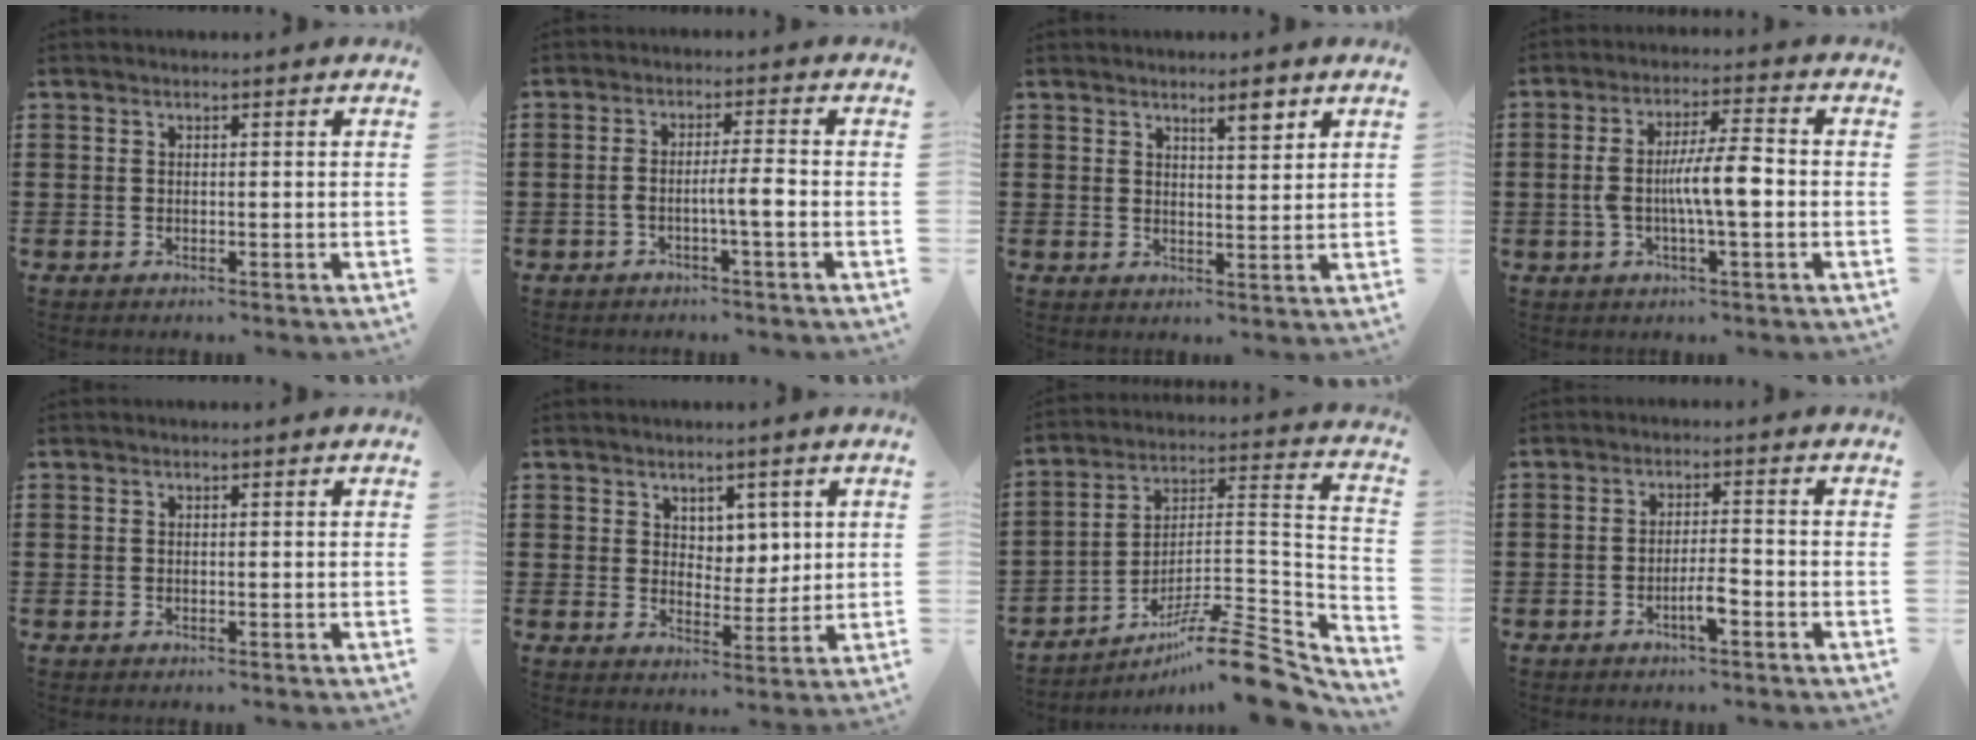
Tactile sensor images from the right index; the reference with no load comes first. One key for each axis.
{"total": 4.0, "fx": -1.3, "fy": 0.1, "fz": 3.7, "tx": -0.076, "ty": -0.004, "tz": -0.030}
{"total": 3.6, "fx": 2.7, "fy": 0.8, "fz": 2.3, "tx": -0.031, "ty": -0.001, "tz": 0.043}
{"total": 7.9, "fx": -1.1, "fy": 1.6, "fz": 7.7, "tx": -0.142, "ty": 0.004, "tz": -0.024}
{"total": 0.0}
{"total": 4.5, "fx": 2.8, "fy": 3.4, "fz": 0.8, "tx": -0.025, "ty": 0.004, "tz": 0.050}
{"total": 12.5, "fx": -9.7, "fy": 1.6, "fz": 7.7, "tx": -0.111, "ty": 0.026, "tz": -0.182}
{"total": 3.8, "fx": -1.9, "fy": 0.7, "fz": 3.2, "tx": -0.062, "ty": 0.003, "tz": -0.037}